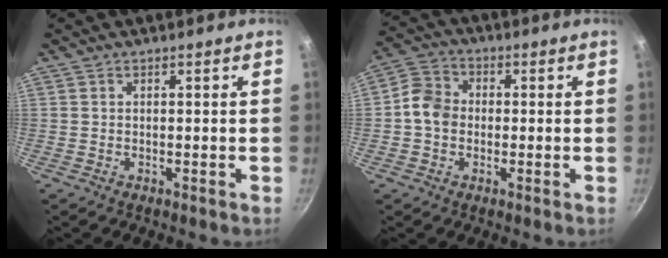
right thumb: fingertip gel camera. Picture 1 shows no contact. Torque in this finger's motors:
{"motor_torque": [0.02, 0.17, 0.57, -0.45, 0.06]}